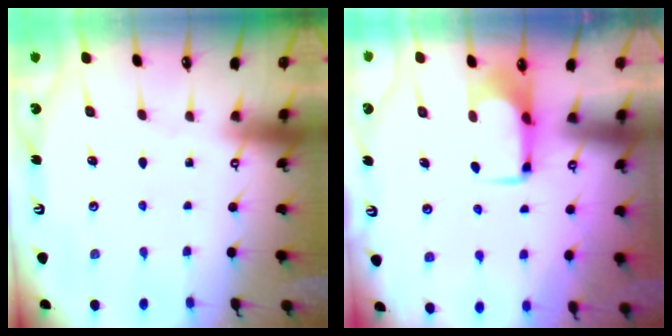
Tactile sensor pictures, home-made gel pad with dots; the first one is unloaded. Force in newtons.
{"total": 1.9, "press": 1.9, "slide": 0.4}